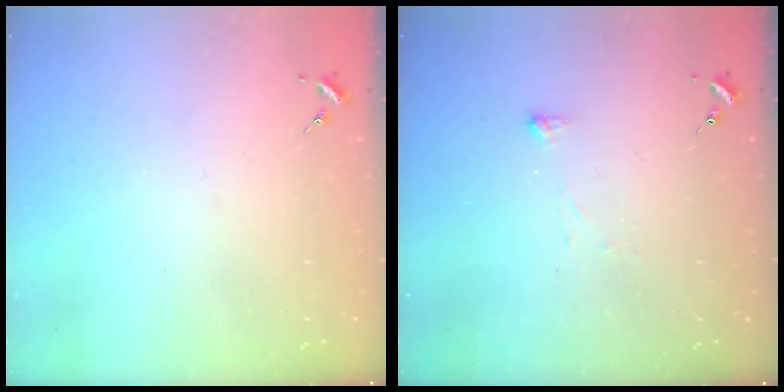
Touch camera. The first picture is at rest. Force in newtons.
{"total": 2.9, "press": 2.8, "slide": 0.4}